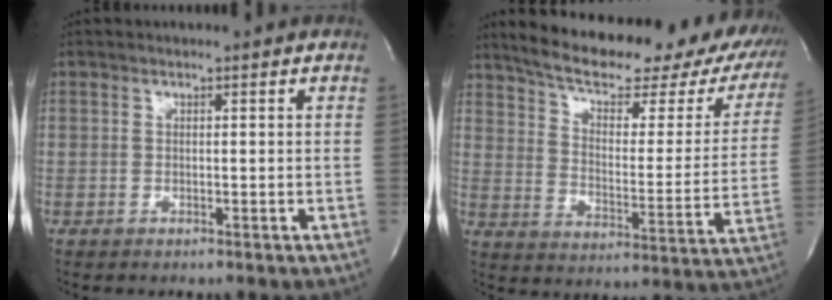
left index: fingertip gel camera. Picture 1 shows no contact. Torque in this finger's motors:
{"motor_torque": [0.32, -0.32, 0.41, 0.09]}